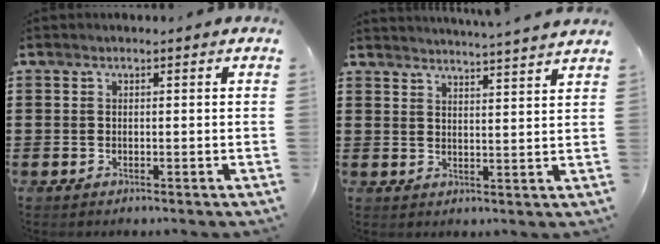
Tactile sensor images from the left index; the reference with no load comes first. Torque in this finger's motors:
{"motor_torque": [1.06, -1.08, 0.44, 0.13]}